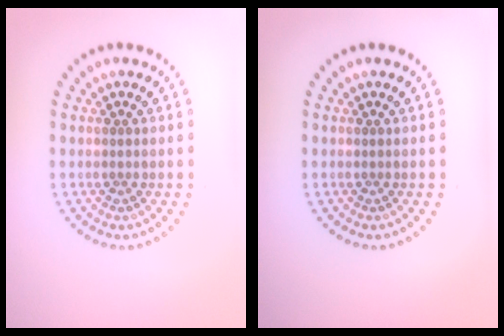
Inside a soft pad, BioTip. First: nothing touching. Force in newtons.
{"total": 0.0}